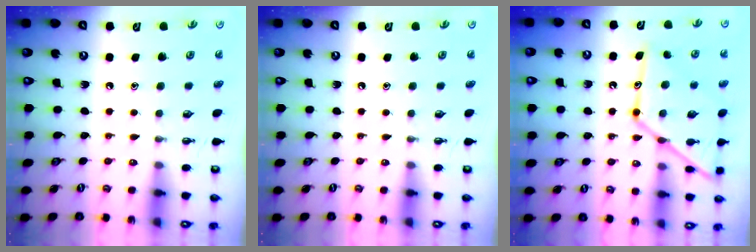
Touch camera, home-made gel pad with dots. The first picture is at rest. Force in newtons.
{"total": 0.0}
{"total": 16.8, "press": 16.7, "slide": 1.5}